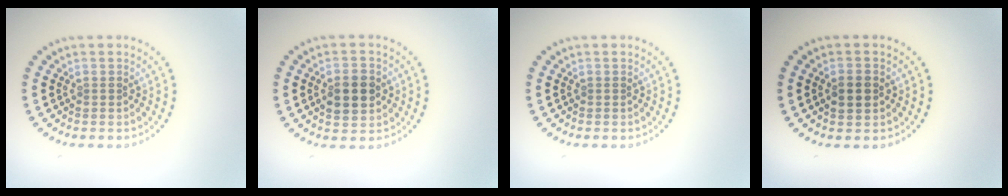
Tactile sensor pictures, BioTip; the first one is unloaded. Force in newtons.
{"total": 3.8, "press": 3.8, "slide": 0.1}
{"total": 0.0}
{"total": 2.0, "press": 2.0, "slide": 0.1}